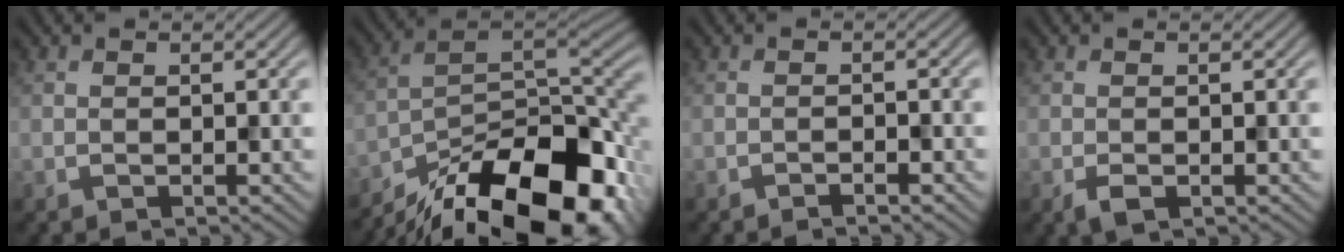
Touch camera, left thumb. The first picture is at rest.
{"total": 18.6, "force": [-12.6, 7.6, 11.5], "torque": [-0.200, -0.033, -0.199]}
{"total": 1.1, "force": [-0.9, 0.1, 0.6], "torque": [-0.009, 0.002, -0.017]}
{"total": 1.5, "force": [-0.7, 0.8, 1.1], "torque": [-0.026, -0.003, -0.012]}